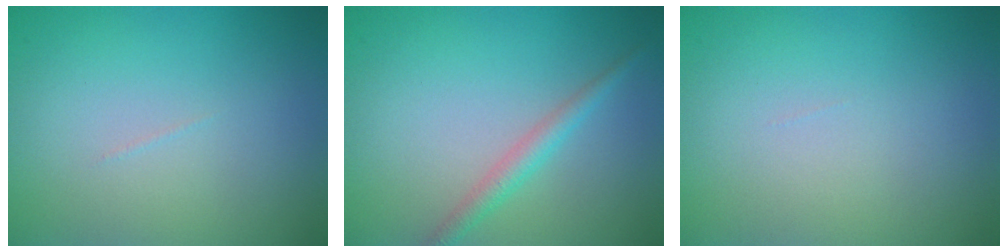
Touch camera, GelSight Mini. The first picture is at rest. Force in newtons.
{"total": 1.9, "press": 1.9, "slide": 0.0}
{"total": 0.0}